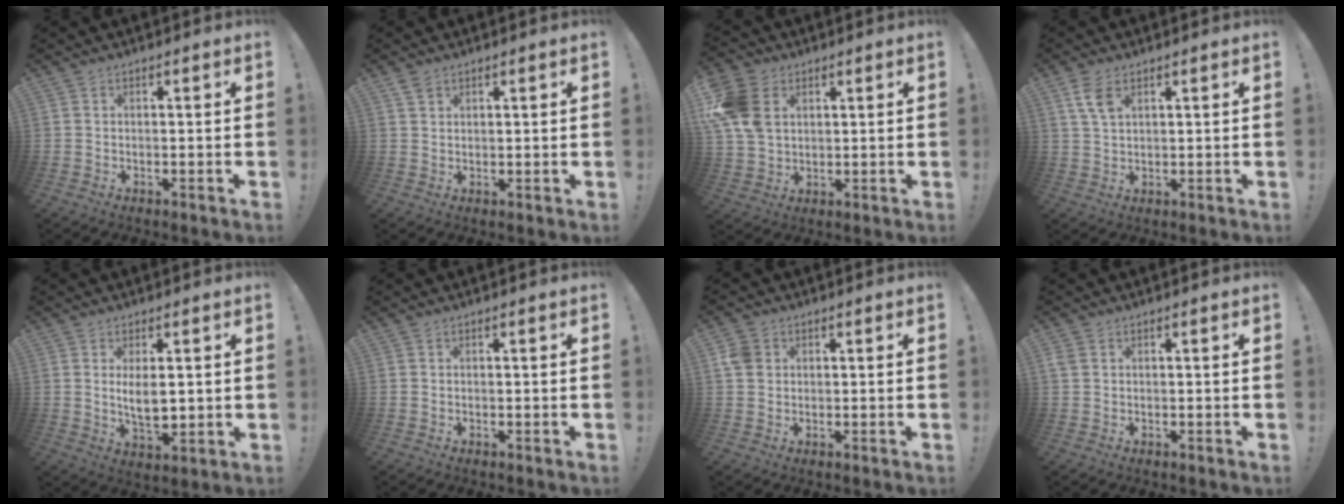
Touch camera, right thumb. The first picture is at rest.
{"total": 2.4, "force": [1.8, 1.1, 1.2], "torque": [-0.011, -0.009, 0.030]}
{"total": 13.8, "force": [4.0, 10.4, 8.1], "torque": [-0.166, -0.004, 0.083]}
{"total": 5.7, "force": [3.0, 2.9, 3.9], "torque": [-0.066, -0.012, 0.056]}
{"total": 7.1, "force": [1.0, 3.4, 6.1], "torque": [-0.099, -0.012, 0.013]}
{"total": 0.0}
{"total": 5.1, "force": [1.2, 4.4, 2.4], "torque": [-0.047, 0.009, 0.025]}
{"total": 2.1, "force": [0.8, 1.6, 1.1], "torque": [-0.028, 0.007, 0.019]}